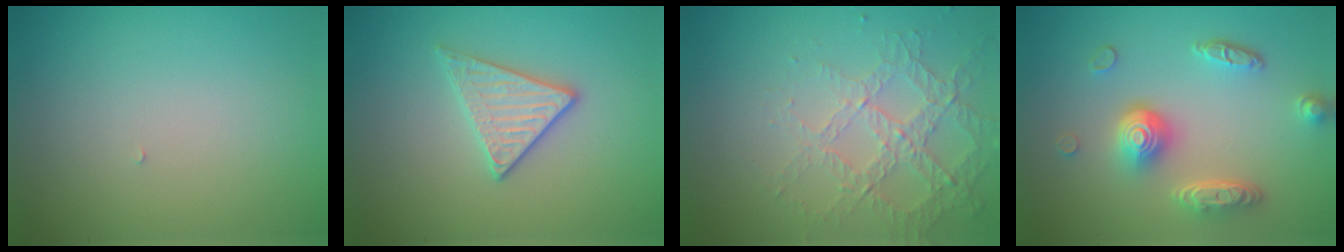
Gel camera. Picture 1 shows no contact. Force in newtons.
{"total": 2.8, "press": 2.7, "slide": 0.6}
{"total": 4.3, "press": 3.0, "slide": 3.0}
{"total": 5.1, "press": 3.8, "slide": 3.4}